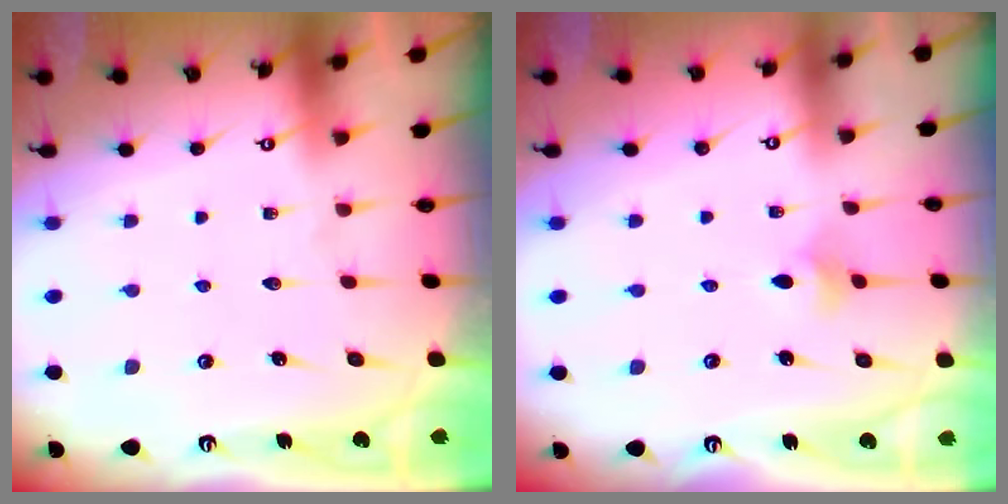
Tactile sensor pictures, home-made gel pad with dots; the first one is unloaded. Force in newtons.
{"total": 2.9, "press": 2.9, "slide": 0.6}